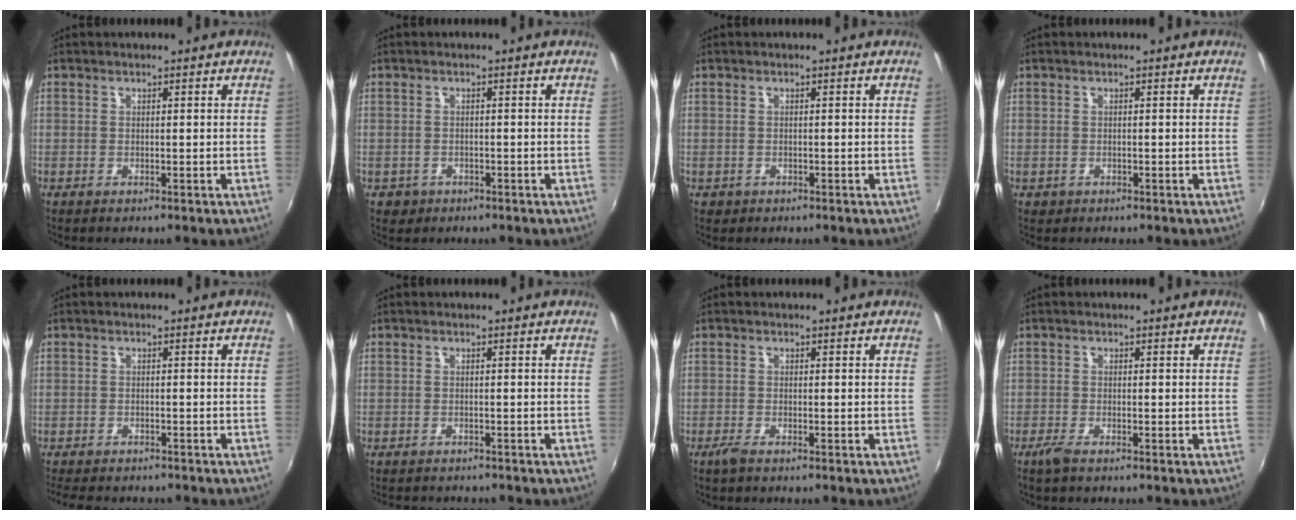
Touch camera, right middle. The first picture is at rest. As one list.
[{"total": 2.6, "force": [-1.2, 2.2, 0.7], "torque": [-0.022, -0.001, -0.015]}, {"total": 1.2, "force": [-0.6, 1.0, 0.4], "torque": [-0.010, -0.002, -0.006]}, {"total": 1.0, "force": [-0.5, 0.8, 0.3], "torque": [-0.008, -0.002, -0.005]}, {"total": 6.0, "force": [-5.3, 1.9, 2.2], "torque": [-0.059, -0.015, -0.084]}, {"total": 2.5, "force": [-2.3, 0.7, 0.5], "torque": [-0.017, -0.008, -0.036]}, {"total": 1.6, "force": [-1.2, 0.2, 1.0], "torque": [-0.024, -0.004, -0.026]}, {"total": 2.0, "force": [-1.5, 0.3, 1.3], "torque": [-0.033, -0.005, -0.031]}]